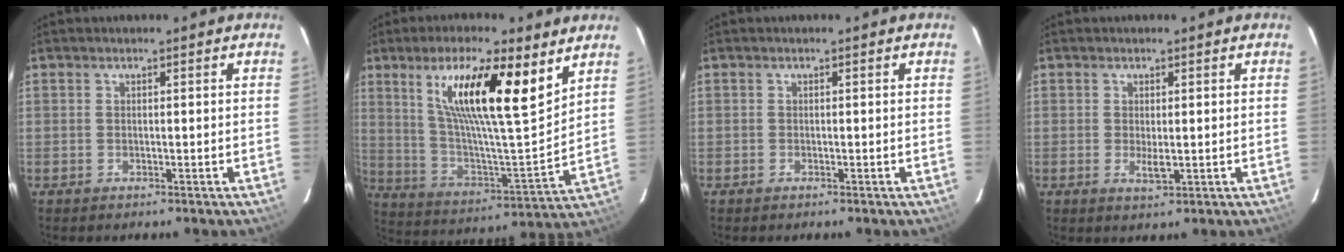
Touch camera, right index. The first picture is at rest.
{"total": 20.4, "force": [10.8, 3.3, 17.0], "torque": [-0.287, 0.011, 0.191]}
{"total": 0.0}
{"total": 2.5, "force": [-0.2, 0.9, 2.3], "torque": [-0.042, -0.006, -0.001]}